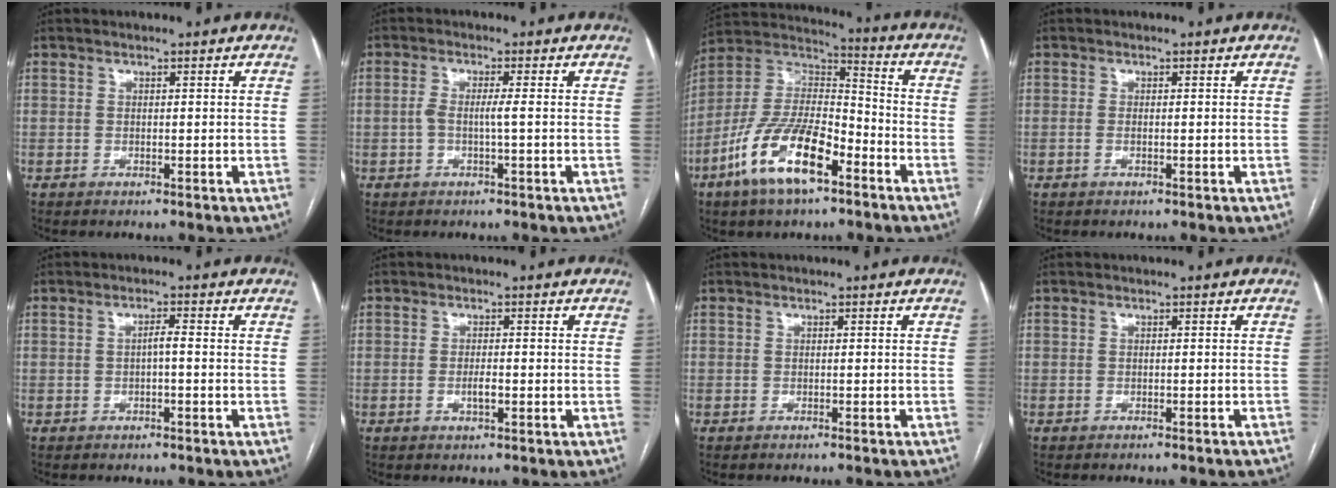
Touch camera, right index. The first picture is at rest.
{"total": 2.7, "force": [-0.4, 0.1, 2.7], "torque": [-0.053, 0.008, -0.007]}
{"total": 16.0, "force": [-8.3, 5.4, 12.6], "torque": [-0.257, 0.002, -0.154]}
{"total": 0.7, "force": [-0.3, 0.2, 0.6], "torque": [-0.015, 0.000, -0.006]}
{"total": 1.5, "force": [-0.4, 0.2, 1.5], "torque": [-0.024, 0.004, -0.007]}
{"total": 1.9, "force": [-0.7, 0.4, 1.7], "torque": [-0.032, 0.000, -0.012]}
{"total": 1.7, "force": [-1.6, 0.0, 0.6], "torque": [-0.008, 0.000, -0.019]}
{"total": 3.9, "force": [-3.7, 0.5, 1.2], "torque": [-0.012, -0.003, -0.044]}